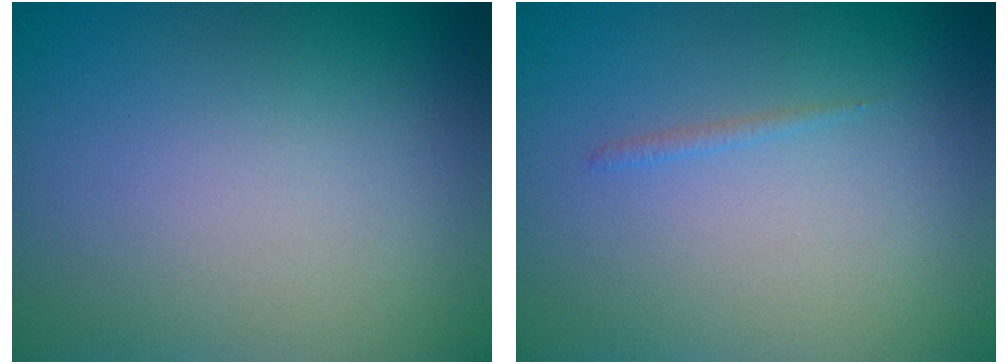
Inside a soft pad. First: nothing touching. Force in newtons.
{"total": 0.5, "press": 0.5, "slide": 0.1}